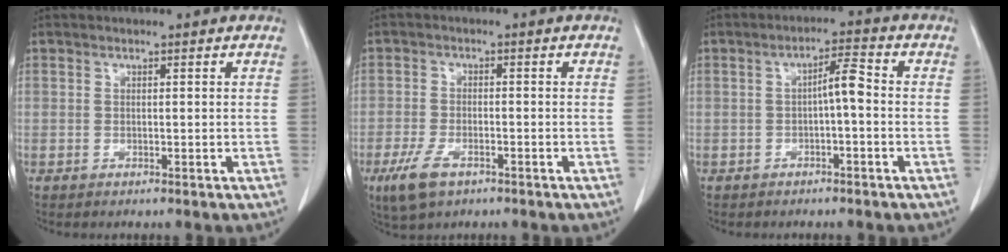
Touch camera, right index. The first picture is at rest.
{"total": 5.5, "force": [-3.2, 2.3, 3.9], "torque": [-0.086, -0.009, -0.054]}
{"total": 3.8, "force": [-0.5, 0.5, 3.7], "torque": [-0.058, 0.013, -0.007]}